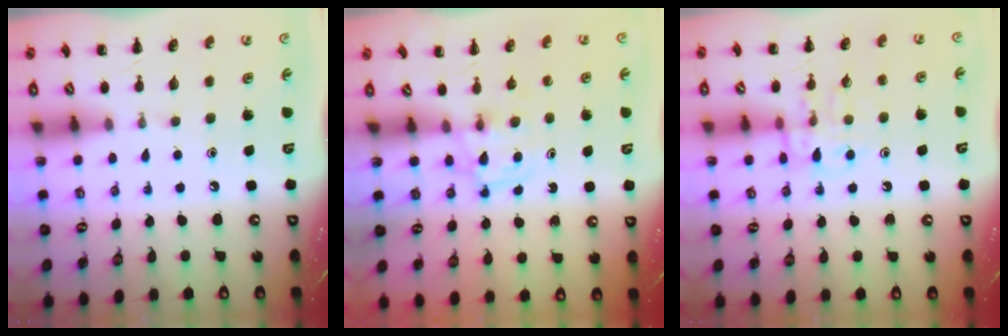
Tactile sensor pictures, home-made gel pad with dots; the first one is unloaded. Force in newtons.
{"total": 2.9, "press": 2.6, "slide": 1.2}
{"total": 11.0, "press": 11.0, "slide": 1.1}